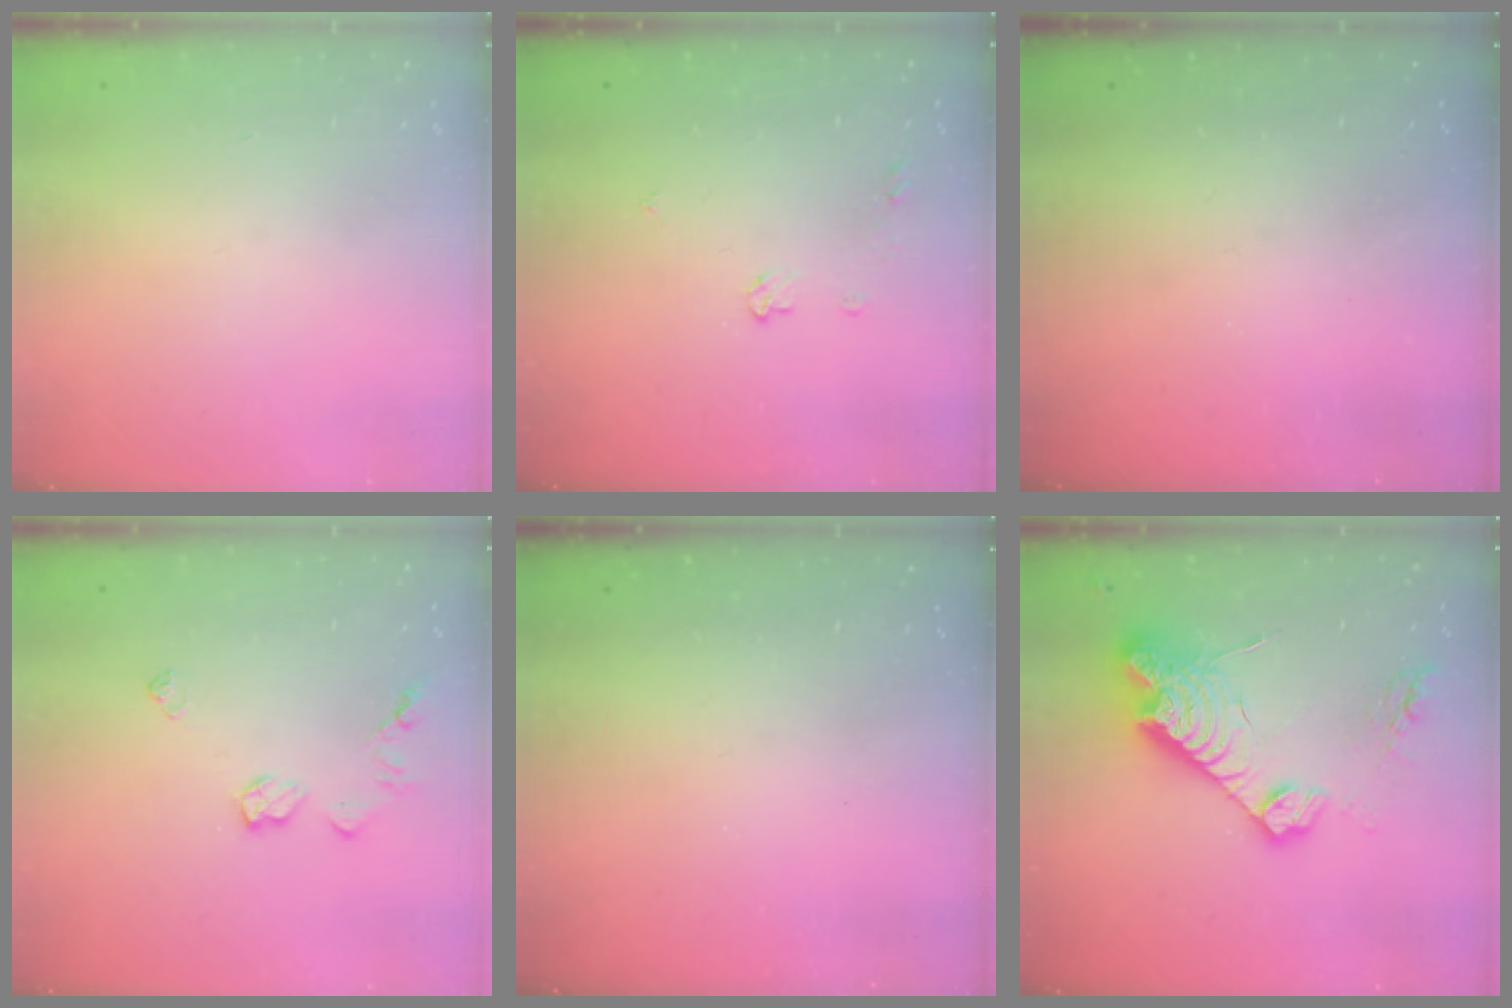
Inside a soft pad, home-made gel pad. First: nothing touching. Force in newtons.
{"total": 4.4, "press": 4.3, "slide": 0.8}
{"total": 0.0}
{"total": 6.4, "press": 6.4, "slide": 0.6}
{"total": 0.0}
{"total": 17.3, "press": 17.2, "slide": 1.6}